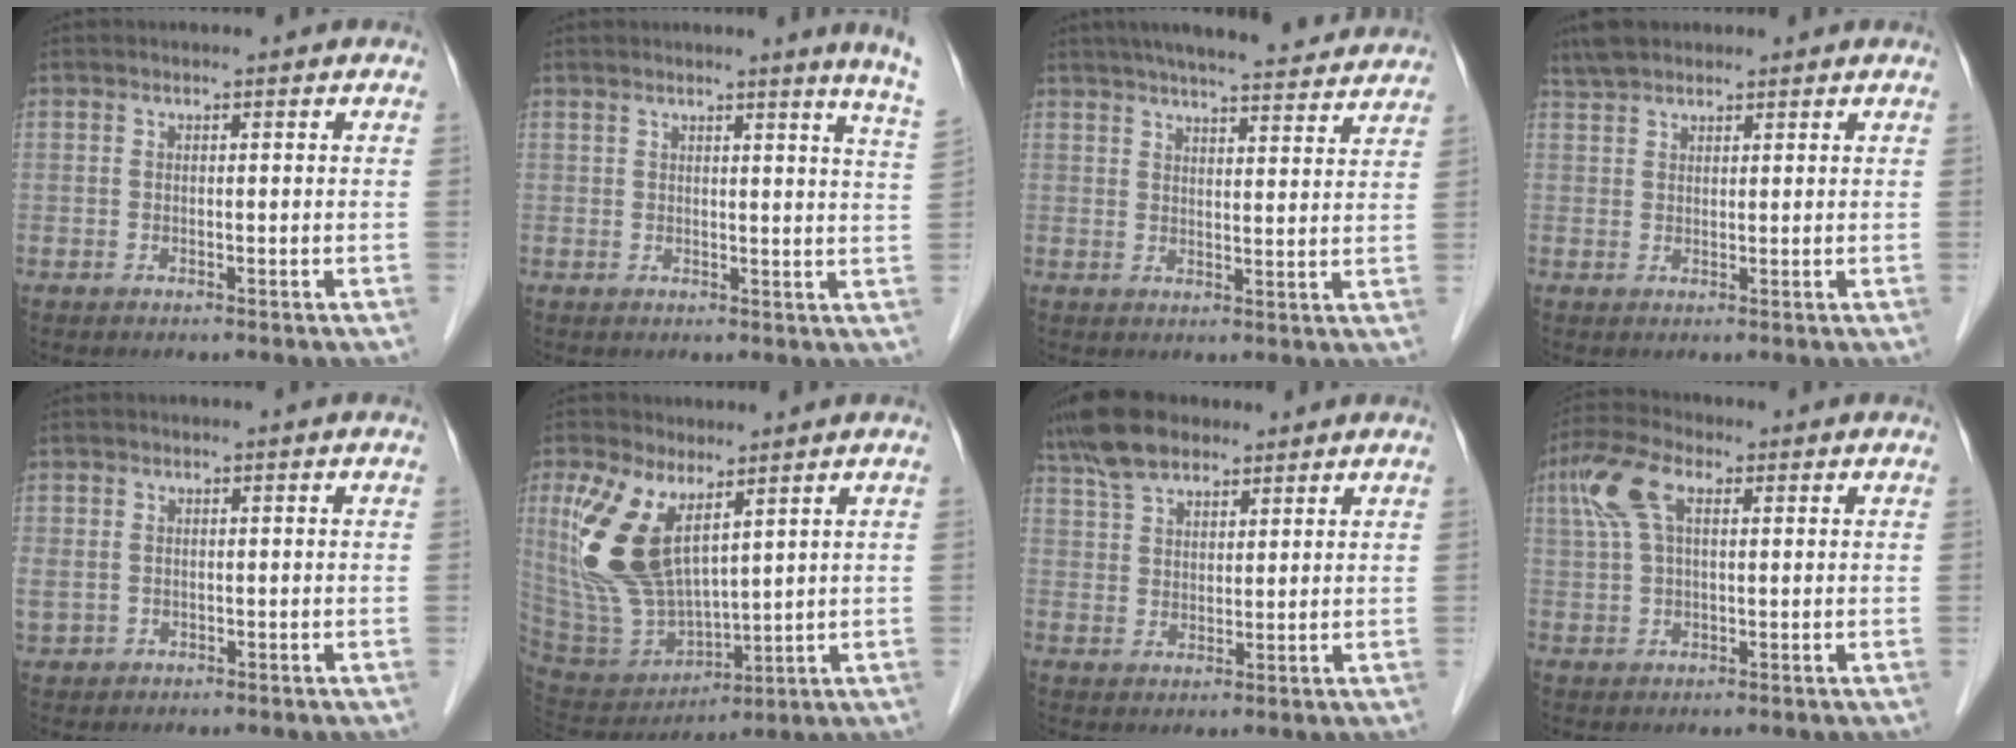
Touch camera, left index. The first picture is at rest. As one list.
[{"total": 7.4, "force": [6.4, -1.3, 3.6], "torque": [-0.038, -0.047, 0.049]}, {"total": 18.5, "force": [16.6, 2.6, 7.7], "torque": [-0.111, 0.030, 0.217]}, {"total": 4.8, "force": [4.0, 2.2, 1.5], "torque": [-0.035, 0.020, 0.078]}, {"total": 3.0, "force": [-0.2, 2.4, 1.8], "torque": [-0.062, 0.009, 0.007]}, {"total": 13.2, "force": [5.6, 5.3, 10.7], "torque": [-0.242, 0.002, 0.128]}, {"total": 8.1, "force": [6.3, 3.7, 3.4], "torque": [-0.074, 0.027, 0.123]}, {"total": 8.3, "force": [2.9, 3.4, 7.0], "torque": [-0.167, 0.028, 0.058]}]